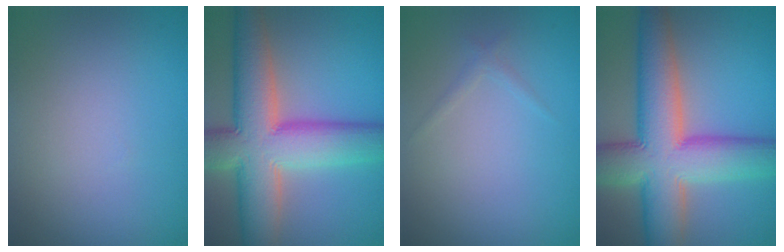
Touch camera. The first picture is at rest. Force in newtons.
{"total": 11.9, "press": 11.8, "slide": 1.0}
{"total": 0.7, "press": 0.7, "slide": 0.0}
{"total": 12.3, "press": 12.3, "slide": 0.5}